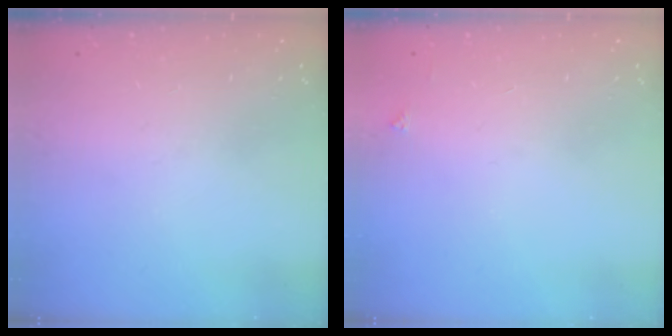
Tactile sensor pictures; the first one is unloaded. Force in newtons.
{"total": 2.1, "press": 2.1, "slide": 0.3}